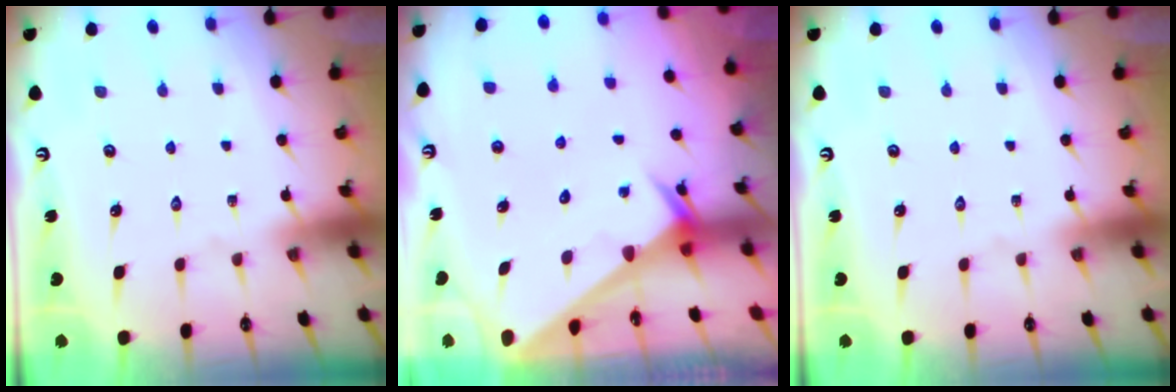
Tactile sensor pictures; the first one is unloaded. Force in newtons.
{"total": 2.5, "press": 2.5, "slide": 0.1}
{"total": 0.0}